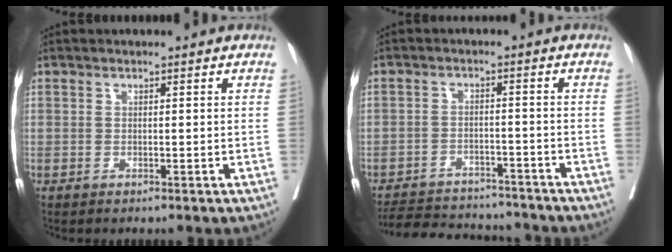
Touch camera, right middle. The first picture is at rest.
{"total": 13.8, "force": [-12.9, 3.9, 3.2], "torque": [-0.056, 0.010, -0.178]}